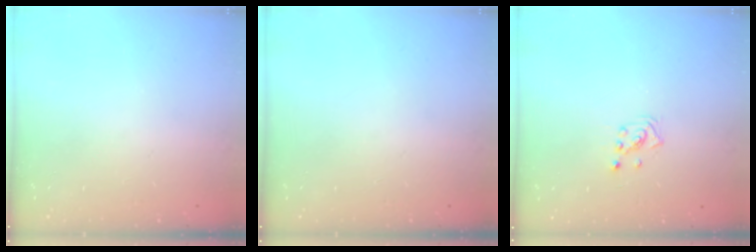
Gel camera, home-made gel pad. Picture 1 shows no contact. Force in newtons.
{"total": 0.0}
{"total": 1.4, "press": 1.4, "slide": 0.1}